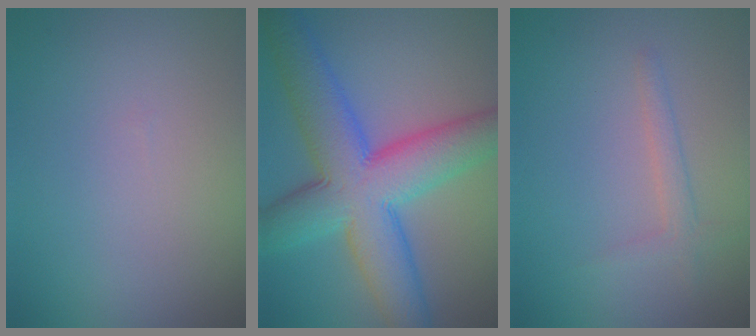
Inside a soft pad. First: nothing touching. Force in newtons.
{"total": 10.9, "press": 10.9, "slide": 0.2}
{"total": 1.5, "press": 1.5, "slide": 0.1}